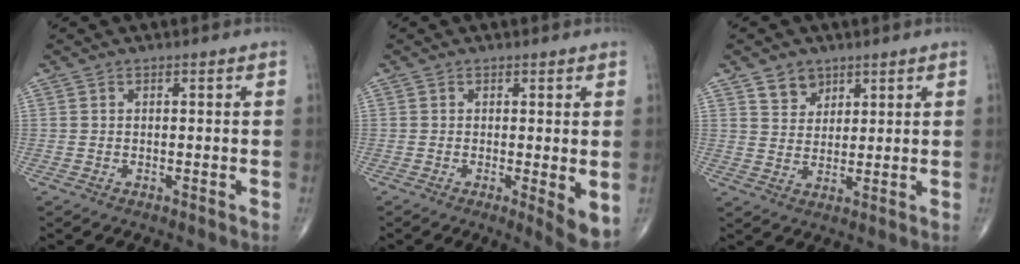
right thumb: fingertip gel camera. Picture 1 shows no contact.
{"total": 5.0, "force": [-0.4, 1.3, 4.8], "torque": [-0.069, -0.016, -0.009]}
{"total": 4.7, "force": [3.1, 3.4, 1.2], "torque": [-0.001, -0.022, 0.057]}